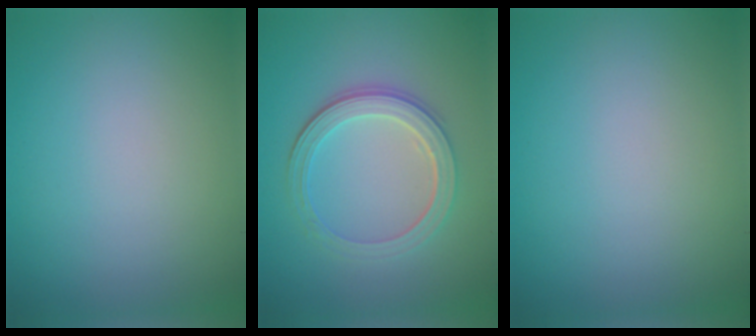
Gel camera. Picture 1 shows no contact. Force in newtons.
{"total": 3.9, "press": 3.4, "slide": 2.0}
{"total": 0.0}